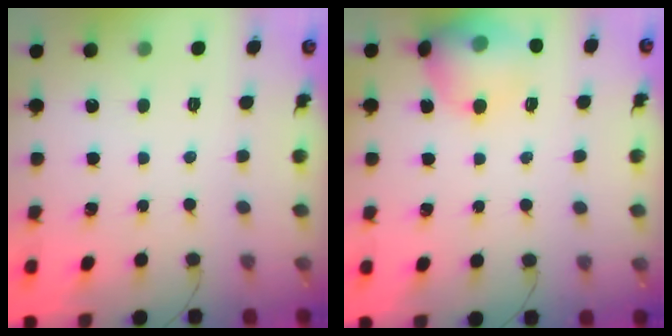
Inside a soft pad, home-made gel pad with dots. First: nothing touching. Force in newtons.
{"total": 16.2, "press": 14.7, "slide": 6.6}